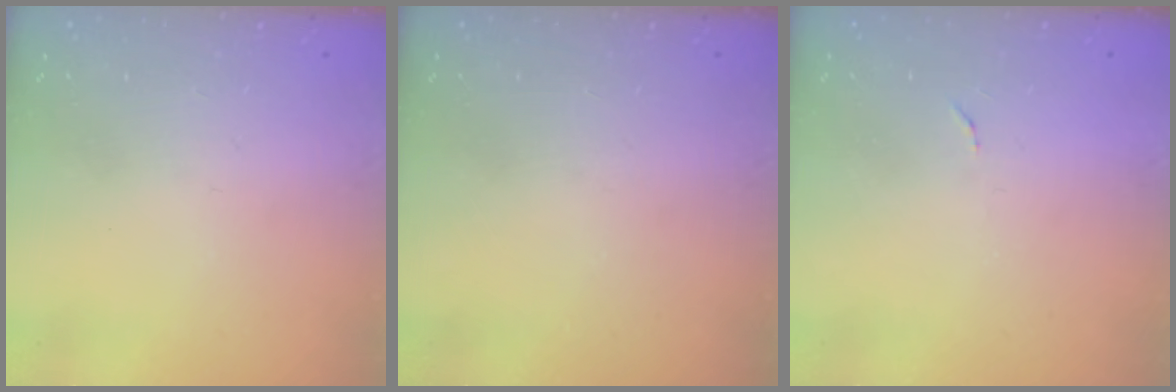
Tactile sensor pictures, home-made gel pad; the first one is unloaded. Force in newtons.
{"total": 0.0}
{"total": 4.0, "press": 4.0, "slide": 0.3}